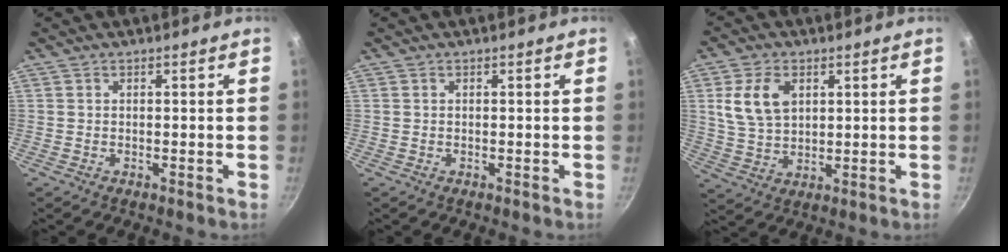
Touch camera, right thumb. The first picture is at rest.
{"total": 0.0}
{"total": 9.0, "force": [2.8, 6.0, 6.1], "torque": [-0.104, -0.010, 0.057]}